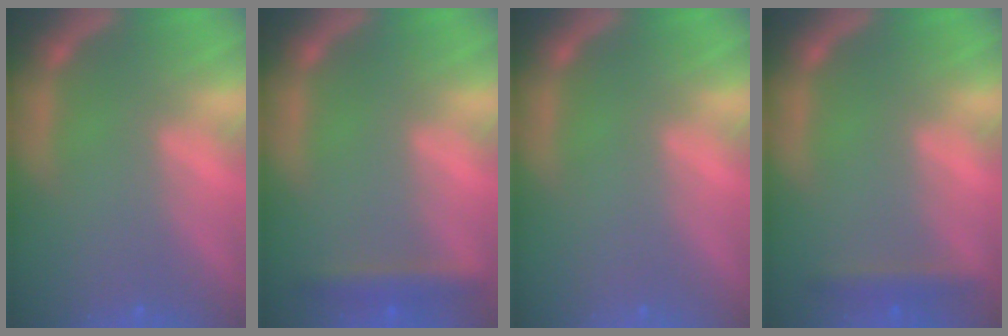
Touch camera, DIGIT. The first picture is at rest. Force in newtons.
{"total": 2.4}
{"total": 0.0}
{"total": 1.9}